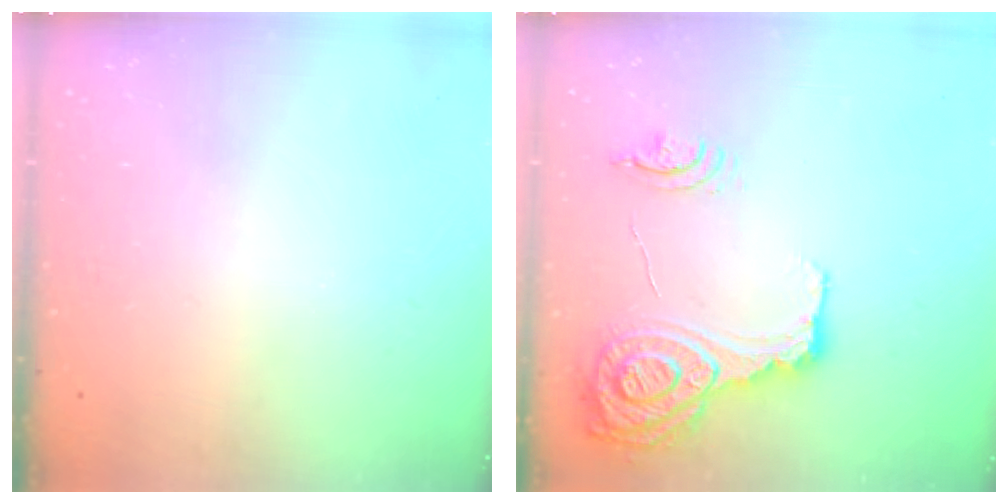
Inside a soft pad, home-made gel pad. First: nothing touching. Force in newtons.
{"total": 16.0, "press": 15.9, "slide": 1.2}